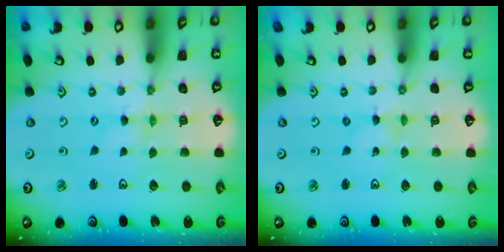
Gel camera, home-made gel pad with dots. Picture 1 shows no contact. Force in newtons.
{"total": 0.0}